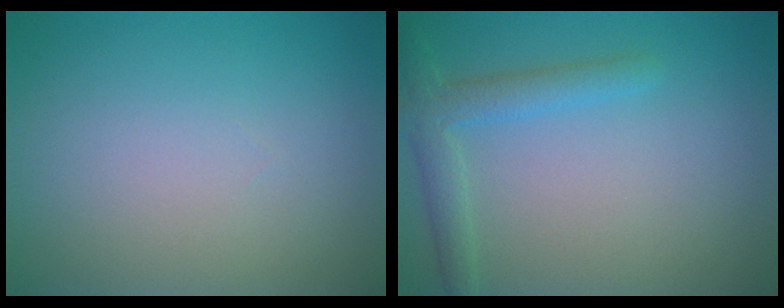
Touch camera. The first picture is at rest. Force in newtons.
{"total": 2.8, "press": 2.8, "slide": 0.2}